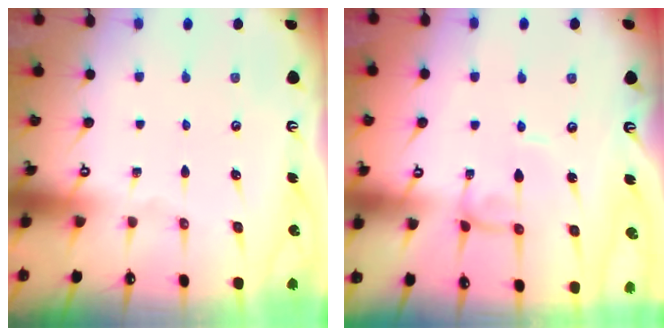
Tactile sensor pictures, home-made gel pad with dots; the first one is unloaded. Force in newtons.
{"total": 0.0}